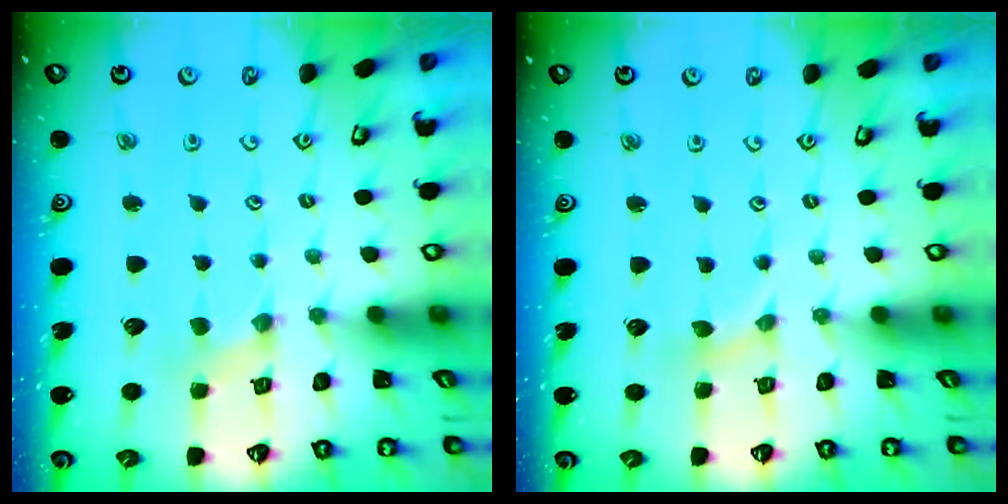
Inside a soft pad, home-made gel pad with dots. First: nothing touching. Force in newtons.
{"total": 0.0}